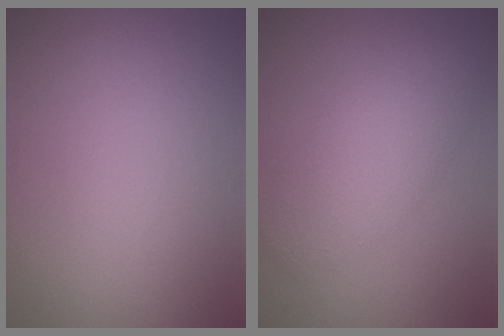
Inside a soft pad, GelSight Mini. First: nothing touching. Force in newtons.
{"total": 4.1, "press": 4.0, "slide": 0.4}